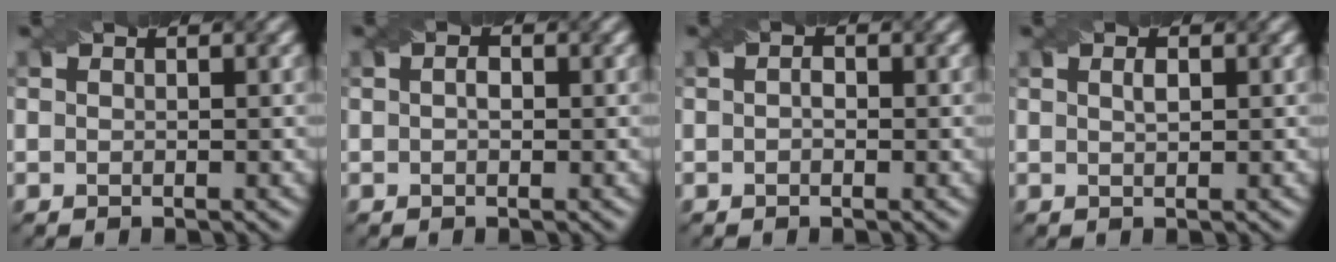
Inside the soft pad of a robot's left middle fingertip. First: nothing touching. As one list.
[{"total": 1.2, "force": [0.1, 0.8, 0.9], "torque": [-0.011, -0.002, -0.002]}, {"total": 1.2, "force": [0.1, 0.8, 0.8], "torque": [-0.013, -0.002, -0.004]}, {"total": 1.0, "force": [0.4, 0.4, 0.8], "torque": [-0.017, 0.002, 0.008]}]